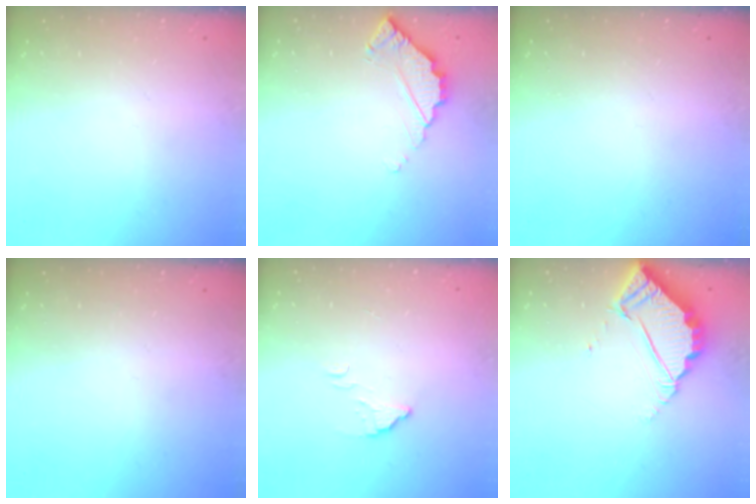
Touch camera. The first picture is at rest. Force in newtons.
{"total": 5.0, "press": 5.0, "slide": 0.4}
{"total": 0.0}
{"total": 0.0}
{"total": 4.2, "press": 4.1, "slide": 0.3}
{"total": 4.2, "press": 4.2, "slide": 0.3}